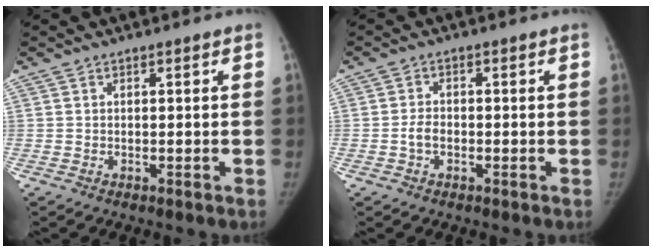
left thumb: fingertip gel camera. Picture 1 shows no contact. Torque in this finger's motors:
{"motor_torque": [-0.13, 0.11, 0.52, 0.09, -0.01]}